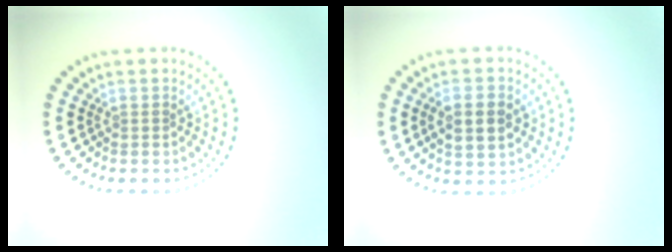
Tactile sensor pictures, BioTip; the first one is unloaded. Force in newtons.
{"total": 3.6, "press": 3.6, "slide": 0.4}